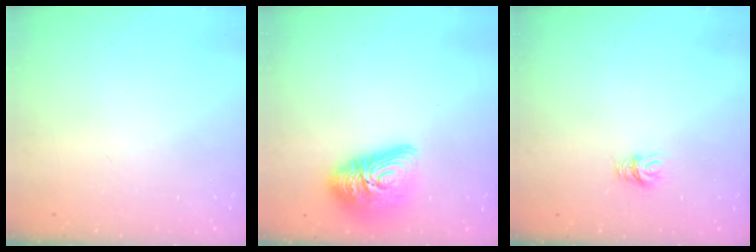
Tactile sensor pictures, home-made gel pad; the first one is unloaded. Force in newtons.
{"total": 14.6, "press": 14.5, "slide": 1.1}
{"total": 6.1, "press": 6.1, "slide": 0.3}